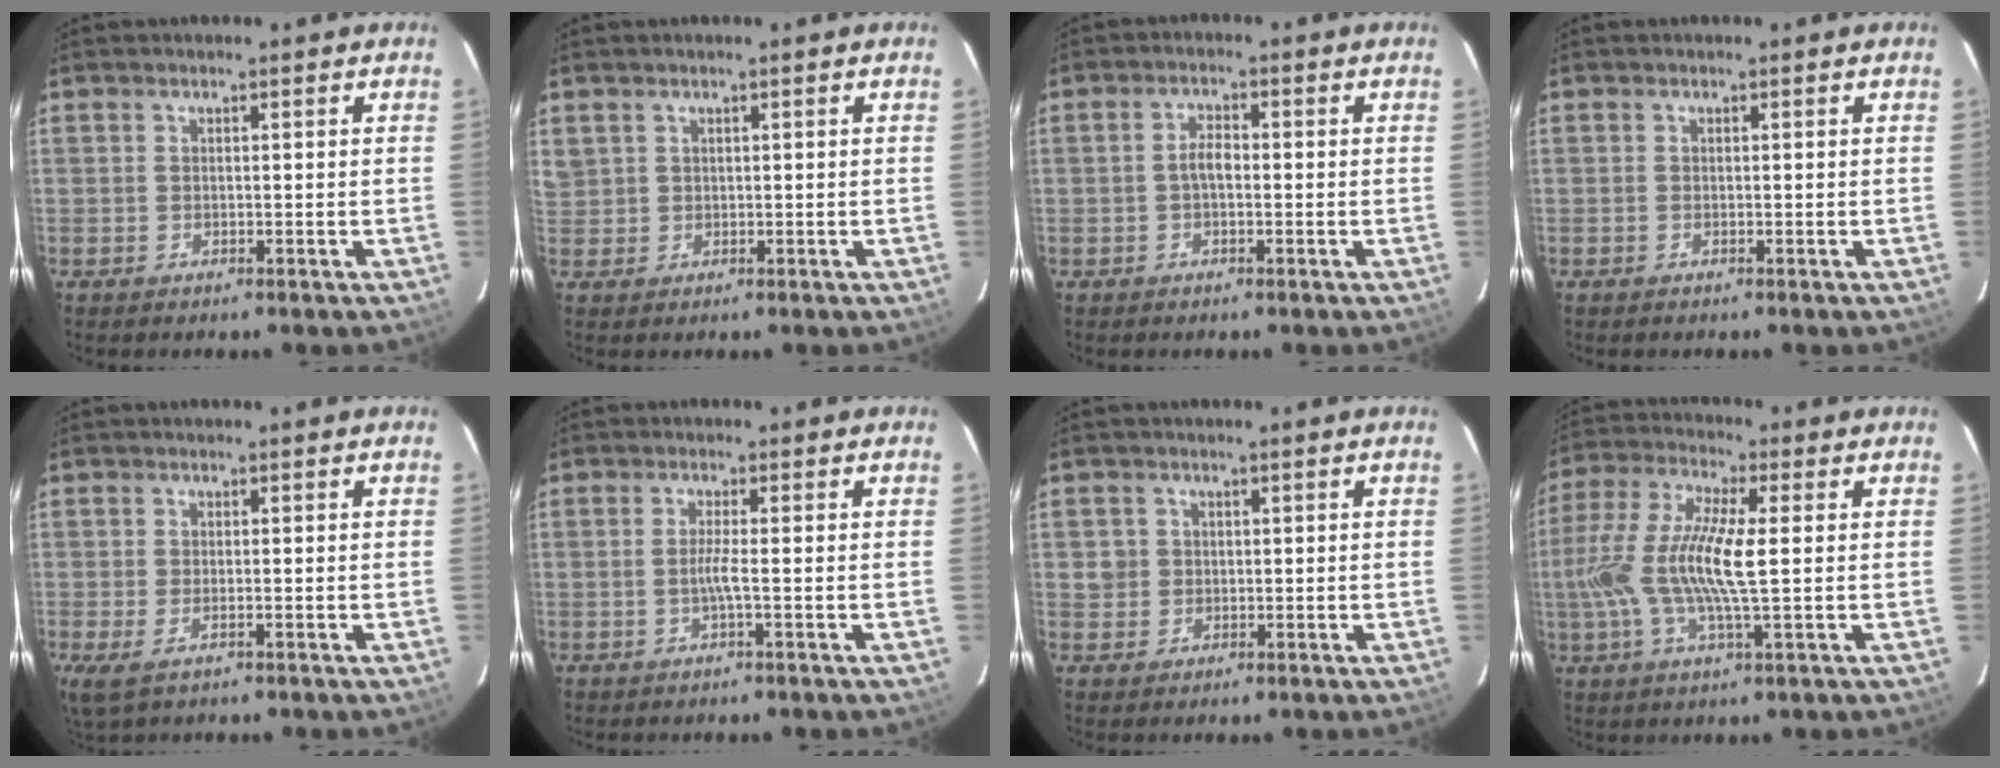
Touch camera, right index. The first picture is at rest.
{"total": 2.7, "force": [1.2, 2.4, 0.3], "torque": [0.003, 0.005, 0.028]}
{"total": 2.6, "force": [-0.5, 1.4, 2.2], "torque": [-0.043, 0.005, -0.007]}
{"total": 0.0}
{"total": 4.6, "force": [-2.3, 1.9, 3.5], "torque": [-0.073, -0.018, -0.035]}
{"total": 2.2, "force": [-0.7, -0.5, 2.1], "torque": [-0.038, -0.006, -0.015]}
{"total": 2.7, "force": [0.1, 2.7, 0.2], "torque": [0.002, 0.004, 0.001]}
{"total": 14.7, "force": [-0.4, 2.6, 14.5], "torque": [-0.280, 0.001, -0.015]}